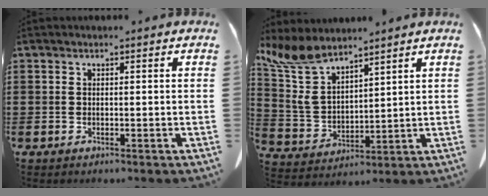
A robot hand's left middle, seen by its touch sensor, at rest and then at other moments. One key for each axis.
{"total": 9.1, "fx": 6.5, "fy": 3.9, "fz": 5.0, "tx": -0.135, "ty": -0.027, "tz": 0.120}